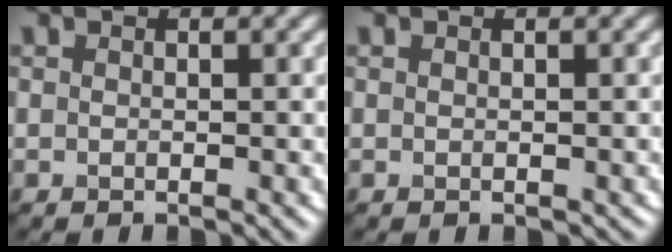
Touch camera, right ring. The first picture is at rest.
{"total": 0.0}